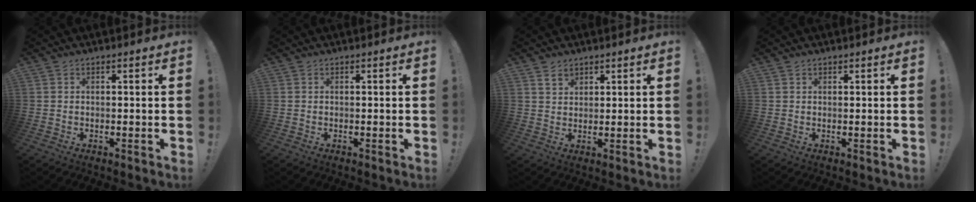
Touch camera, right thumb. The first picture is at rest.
{"total": 0.0}
{"total": 3.4, "force": [2.5, 2.0, 1.1], "torque": [-0.014, -0.010, 0.046]}
{"total": 0.5, "force": [0.5, 0.2, 0.1], "torque": [0.004, -0.003, 0.008]}